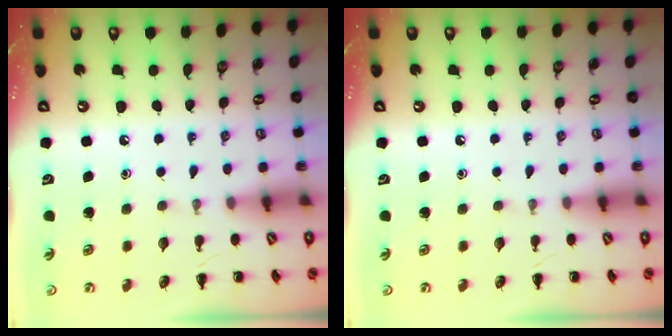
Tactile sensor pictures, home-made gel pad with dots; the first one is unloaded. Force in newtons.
{"total": 0.0}